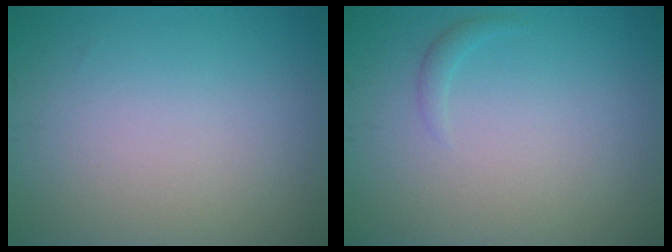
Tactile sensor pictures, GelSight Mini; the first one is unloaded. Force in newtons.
{"total": 0.7, "press": 0.7, "slide": 0.1}